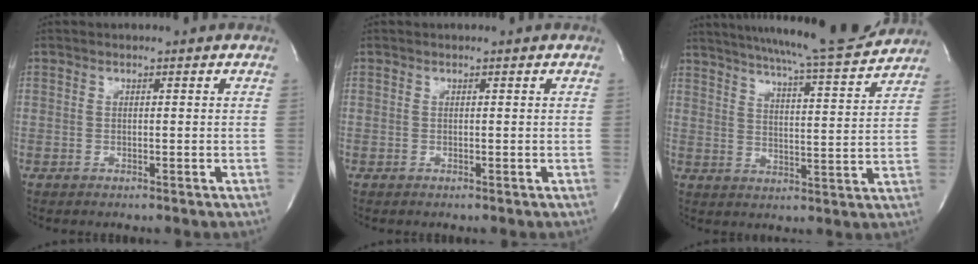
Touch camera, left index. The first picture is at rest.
{"total": 0.0}
{"total": 18.9, "force": [17.2, 0.4, 7.7], "torque": [-0.126, -0.032, 0.232]}